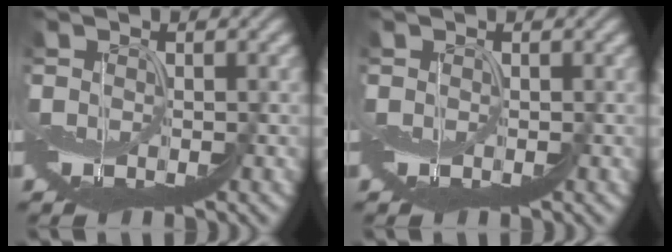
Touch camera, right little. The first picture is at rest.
{"total": 0.0}